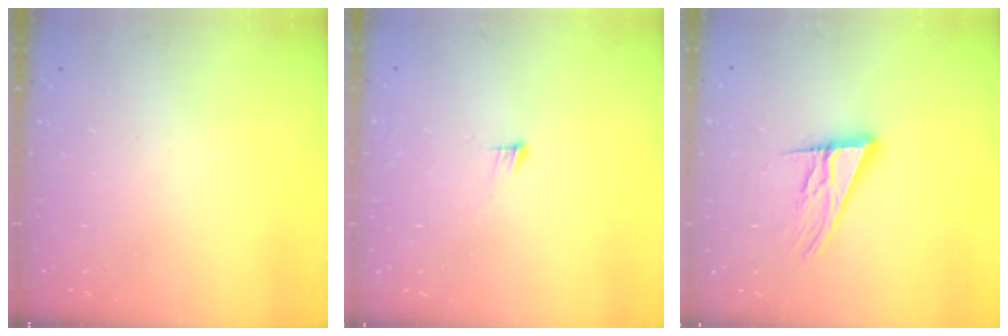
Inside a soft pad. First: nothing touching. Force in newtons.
{"total": 3.3, "press": 3.3, "slide": 0.2}
{"total": 13.1, "press": 12.9, "slide": 2.5}